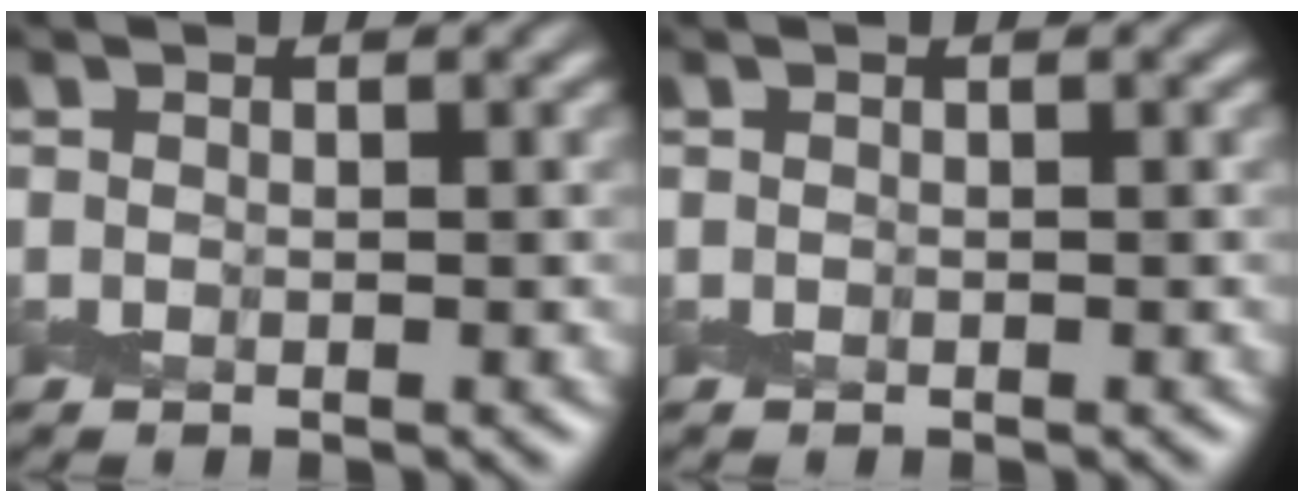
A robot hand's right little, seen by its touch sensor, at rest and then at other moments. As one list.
[{"total": 0.0}]